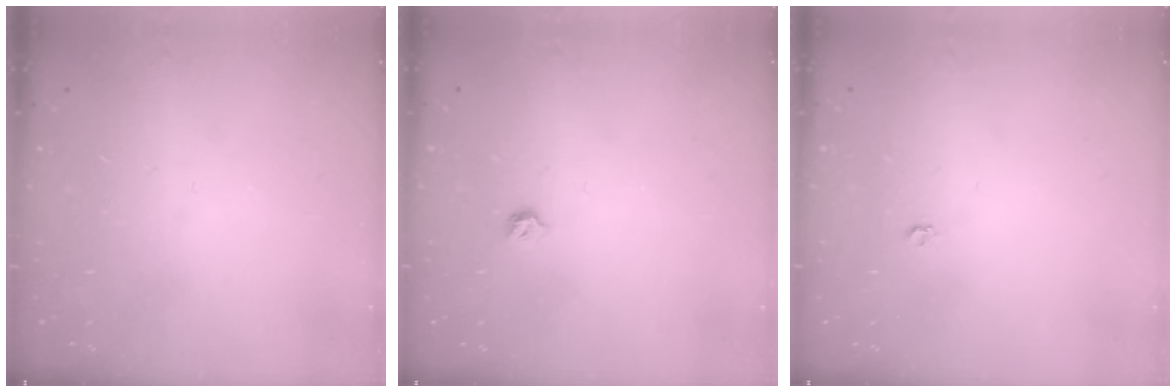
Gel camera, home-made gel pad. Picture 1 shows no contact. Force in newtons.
{"total": 4.0, "press": 3.9, "slide": 0.7}
{"total": 3.5, "press": 3.4, "slide": 0.3}